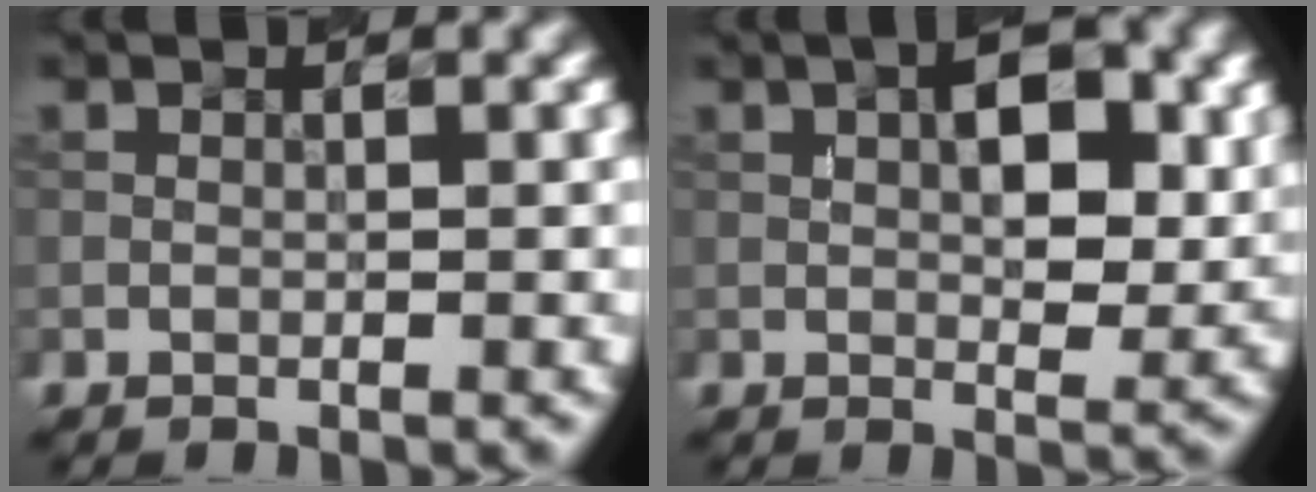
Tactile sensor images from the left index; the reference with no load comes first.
{"total": 5.1, "force": [1.0, 2.4, 4.4], "torque": [-0.061, 0.001, 0.014]}